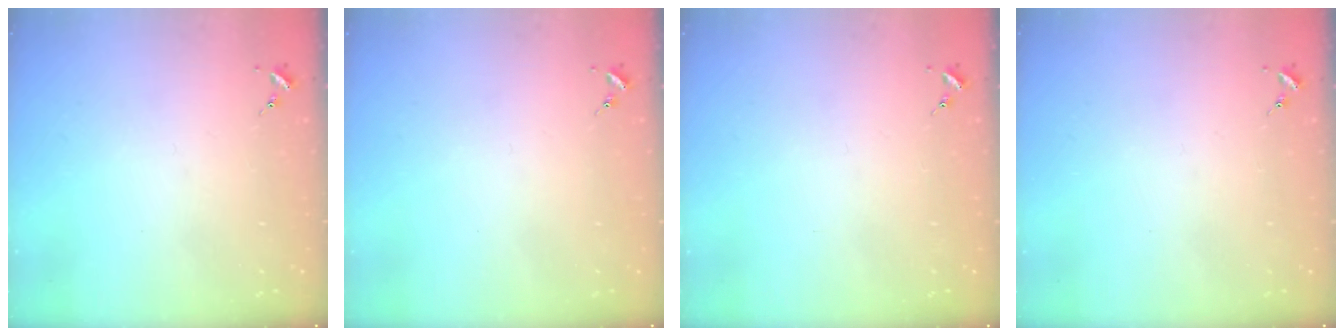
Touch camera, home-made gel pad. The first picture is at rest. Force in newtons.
{"total": 0.0}
{"total": 0.0}
{"total": 0.0}